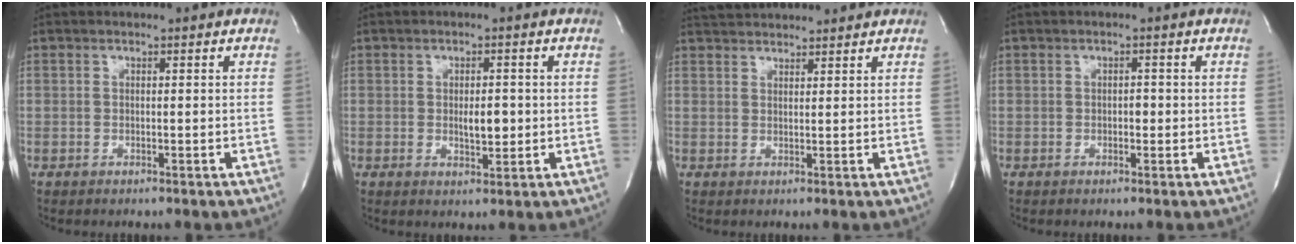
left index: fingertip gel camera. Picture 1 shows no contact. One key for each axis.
{"total": 3.4, "fx": -0.1, "fy": 1.3, "fz": 3.1, "tx": -0.050, "ty": -0.003, "tz": 0.001}
{"total": 6.4, "fx": 6.2, "fy": 0.9, "fz": 1.5, "tx": -0.030, "ty": 0.036, "tz": 0.096}
{"total": 1.2, "fx": -0.2, "fy": 0.6, "fz": 1.0, "tx": -0.013, "ty": 0.002, "tz": -0.003}